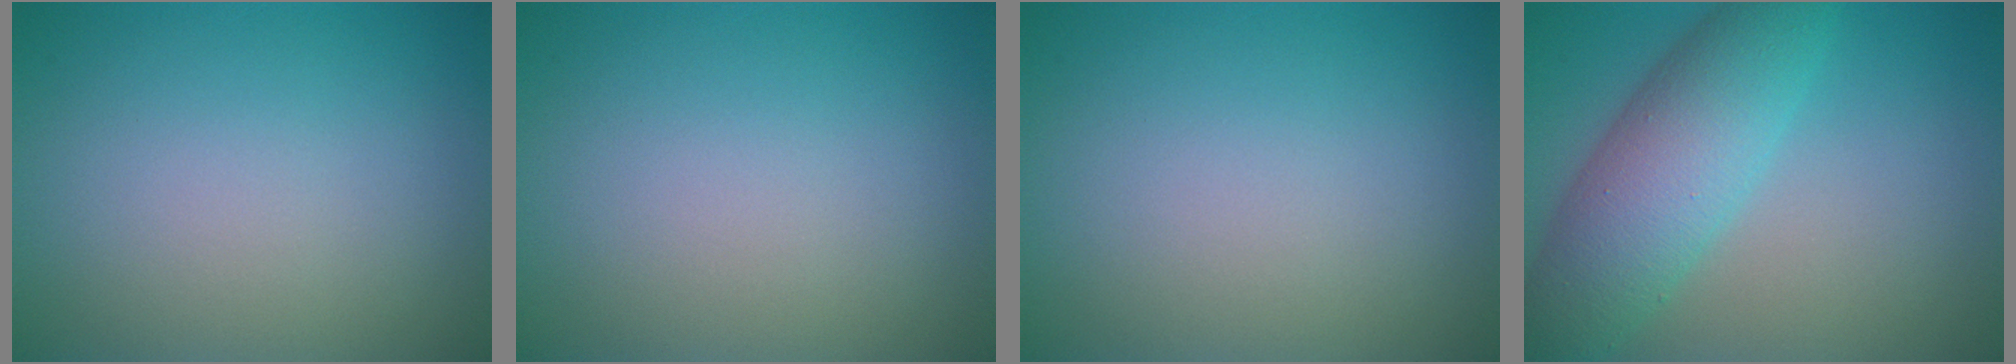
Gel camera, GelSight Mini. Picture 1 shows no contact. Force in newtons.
{"total": 0.0}
{"total": 0.0}
{"total": 7.3, "press": 7.3, "slide": 0.1}